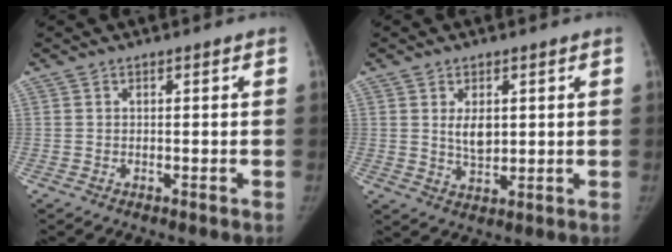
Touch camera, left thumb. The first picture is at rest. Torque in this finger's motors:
{"motor_torque": [0.05, 0.07, 0.62, 0.18, 0.02]}